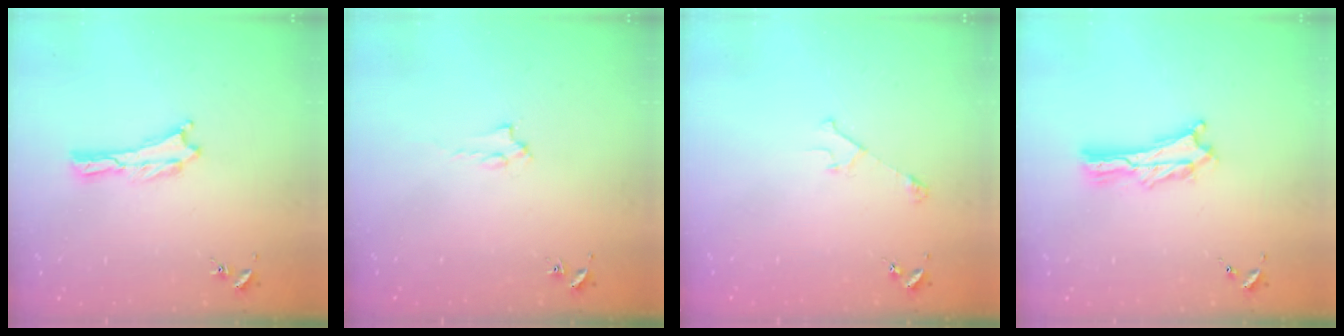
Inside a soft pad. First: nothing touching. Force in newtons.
{"total": 1.4, "press": 1.4, "slide": 0.2}
{"total": 2.9, "press": 2.9, "slide": 0.3}
{"total": 2.7, "press": 2.7, "slide": 0.3}